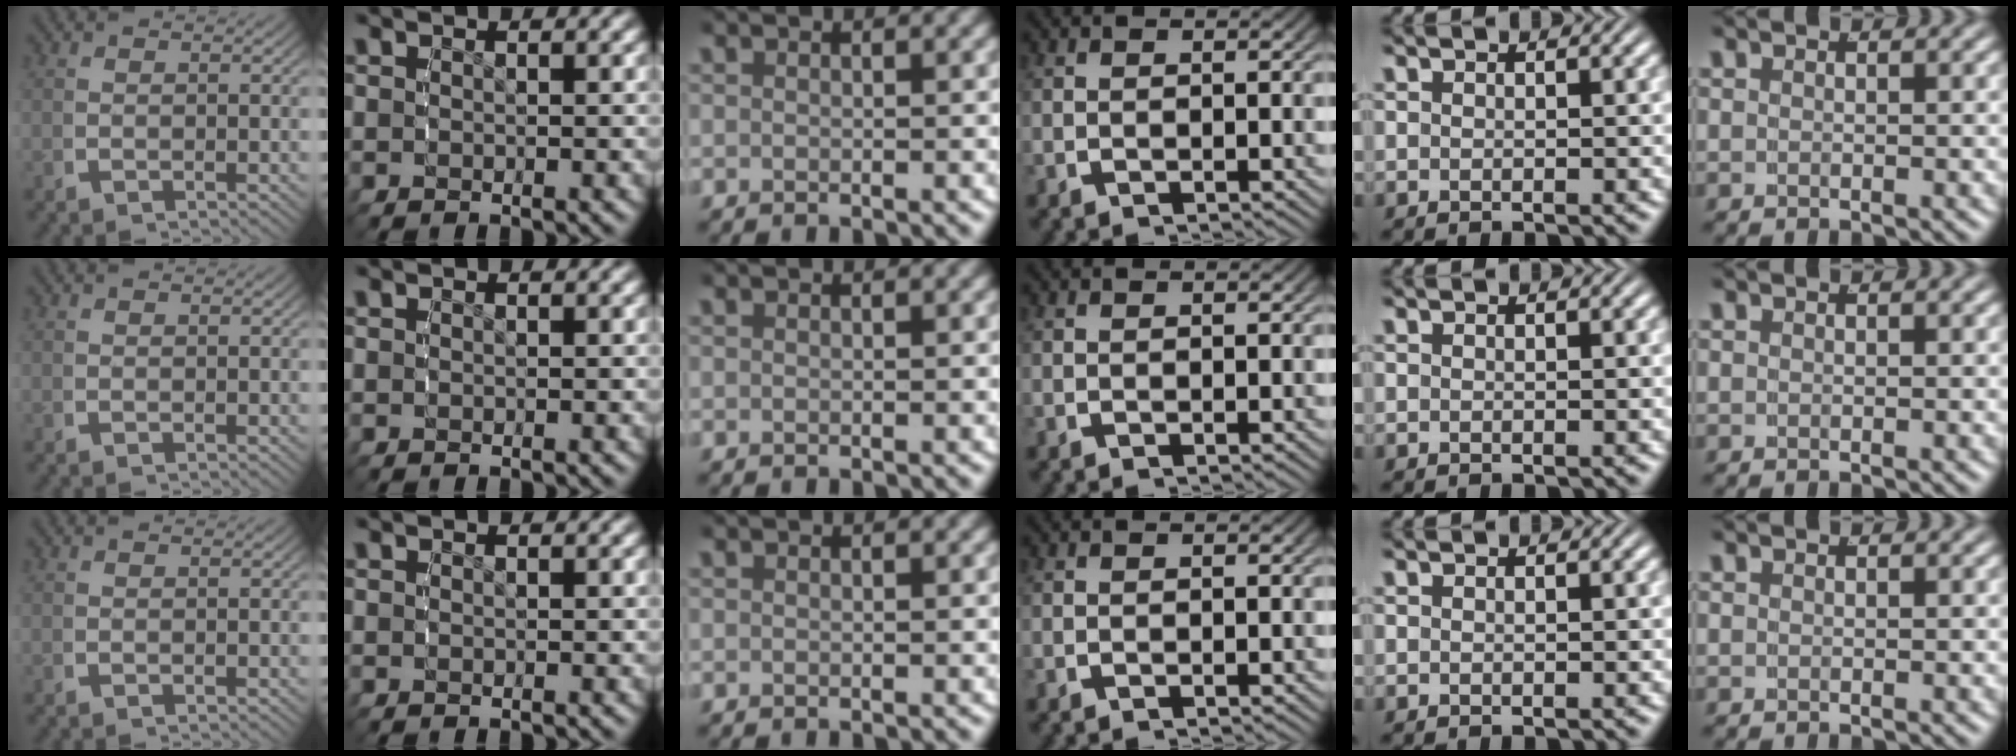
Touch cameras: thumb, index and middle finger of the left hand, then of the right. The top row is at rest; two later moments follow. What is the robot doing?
{"motion": "reach", "object": "pen bag"}